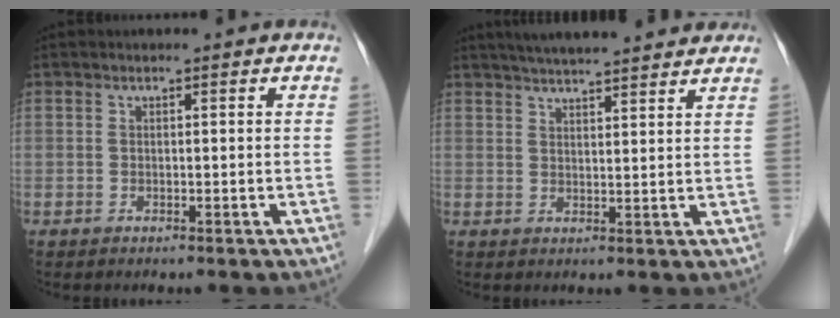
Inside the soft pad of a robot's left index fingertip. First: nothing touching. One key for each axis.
{"total": 13.6, "fx": 12.1, "fy": 1.4, "fz": 6.0, "tx": -0.093, "ty": 0.030, "tz": 0.164}